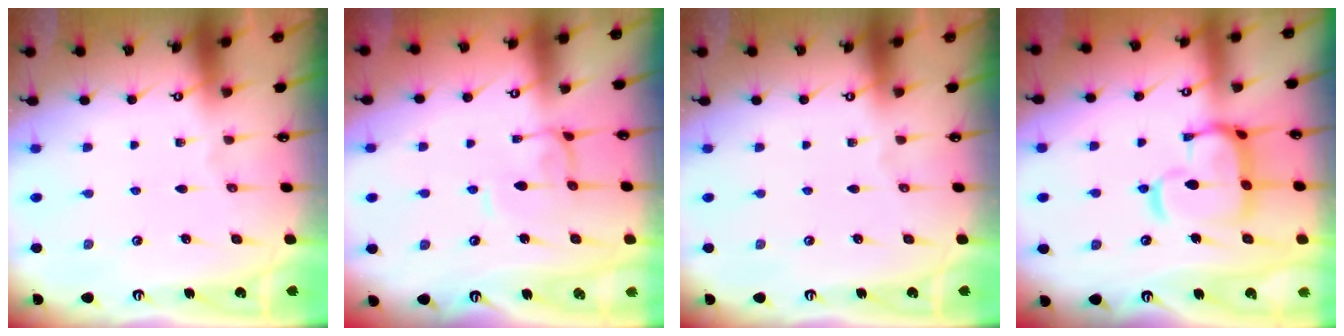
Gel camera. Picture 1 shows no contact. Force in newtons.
{"total": 0.0}
{"total": 0.0}
{"total": 13.9, "press": 13.9, "slide": 1.4}